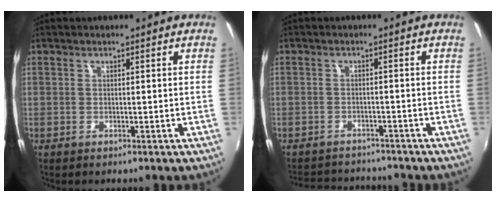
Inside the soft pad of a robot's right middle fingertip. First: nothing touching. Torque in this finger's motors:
{"motor_torque": [0.29, -0.81, -0.12, -0.12]}